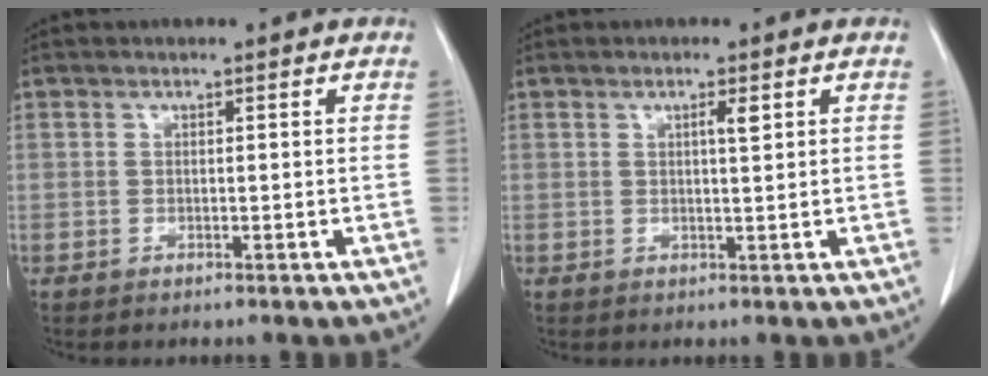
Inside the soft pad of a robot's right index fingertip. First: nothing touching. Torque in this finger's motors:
{"motor_torque": [-0.03, 0.10, -0.02, 0.00]}